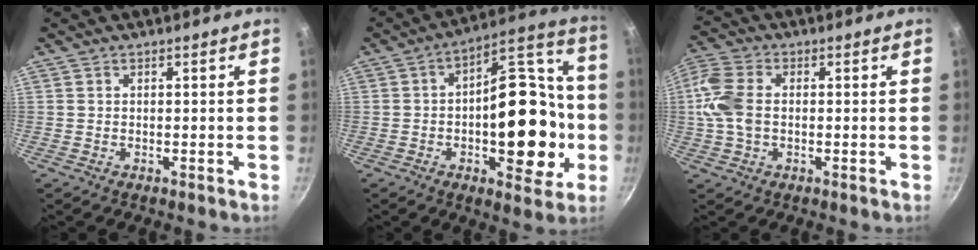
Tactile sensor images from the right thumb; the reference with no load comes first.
{"total": 22.3, "force": [-3.5, 12.2, 18.4], "torque": [-0.199, 0.061, -0.052]}
{"total": 9.3, "force": [0.1, 6.2, 7.0], "torque": [-0.156, 0.015, -0.009]}